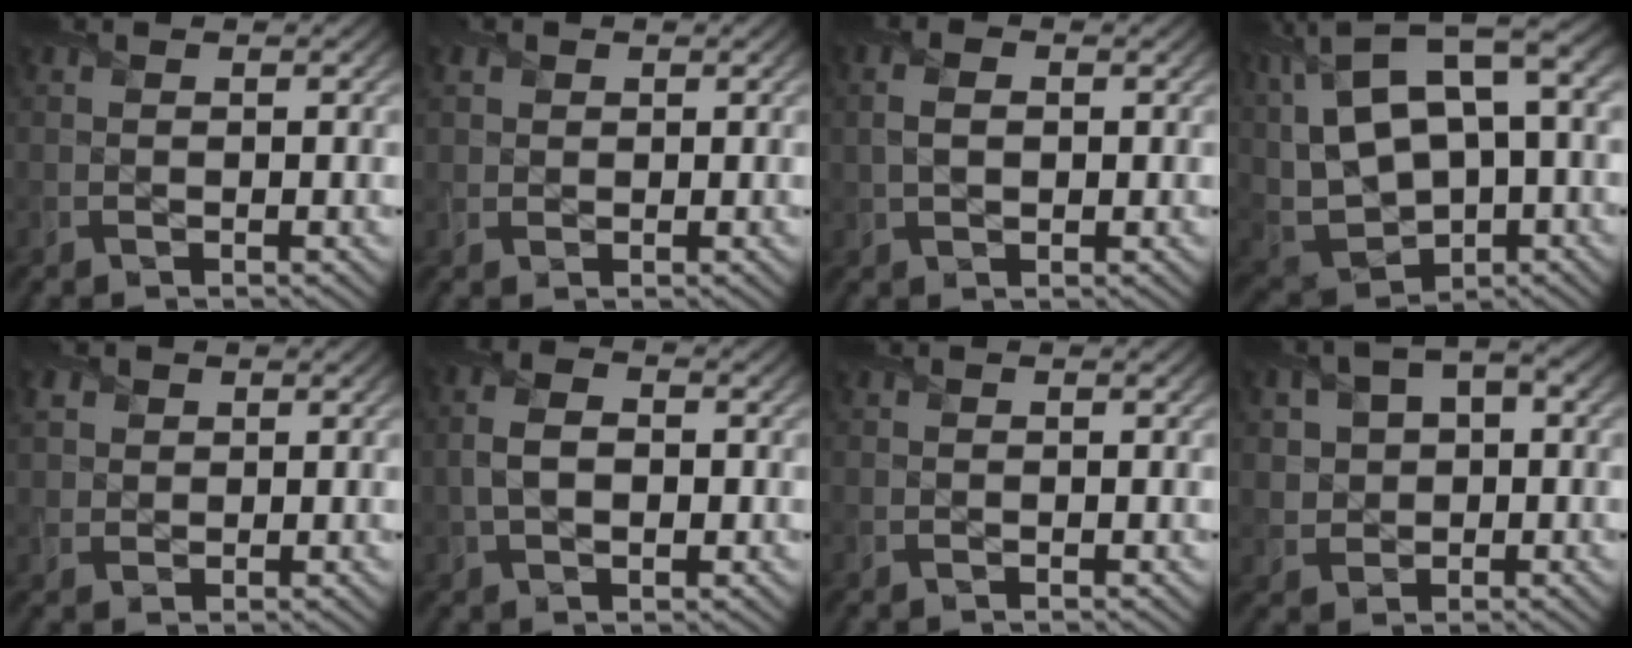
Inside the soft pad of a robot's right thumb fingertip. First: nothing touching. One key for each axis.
{"total": 2.0, "fx": 1.0, "fy": 1.7, "fz": 0.4, "tx": -0.016, "ty": 0.001, "tz": 0.019}
{"total": 2.9, "fx": 0.3, "fy": 1.9, "fz": 2.2, "tx": -0.056, "ty": -0.001, "tz": 0.006}
{"total": 17.0, "fx": 5.6, "fy": 9.1, "fz": 13.3, "tx": -0.310, "ty": 0.019, "tz": 0.125}
{"total": 3.0, "fx": 1.5, "fy": 2.4, "fz": 0.9, "tx": -0.034, "ty": 0.003, "tz": 0.031}
{"total": 4.8, "fx": 0.0, "fy": 3.0, "fz": 3.8, "tx": -0.088, "ty": -0.002, "tz": 0.003}
{"total": 0.0}
{"total": 6.0, "fx": 1.3, "fy": 4.3, "fz": 3.9, "tx": -0.078, "ty": 0.001, "tz": 0.020}